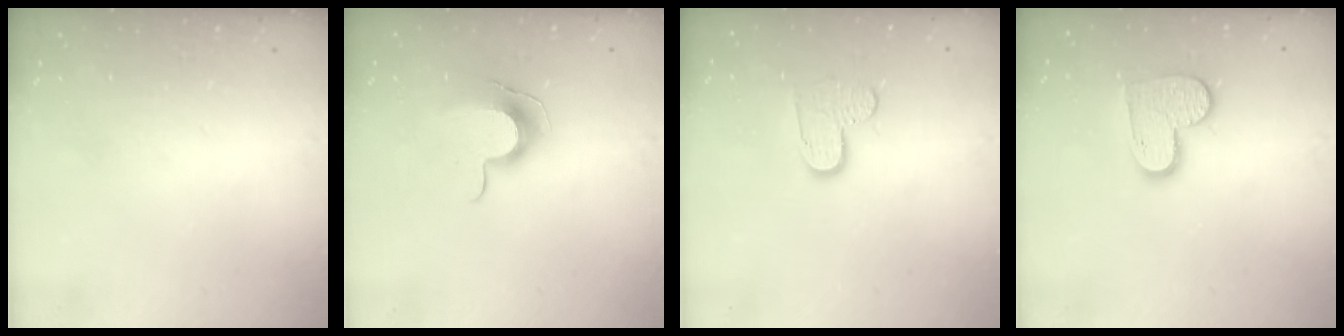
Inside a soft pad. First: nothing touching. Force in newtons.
{"total": 10.7, "press": 10.6, "slide": 0.8}
{"total": 8.3, "press": 8.3, "slide": 0.5}
{"total": 10.1, "press": 10.0, "slide": 0.6}